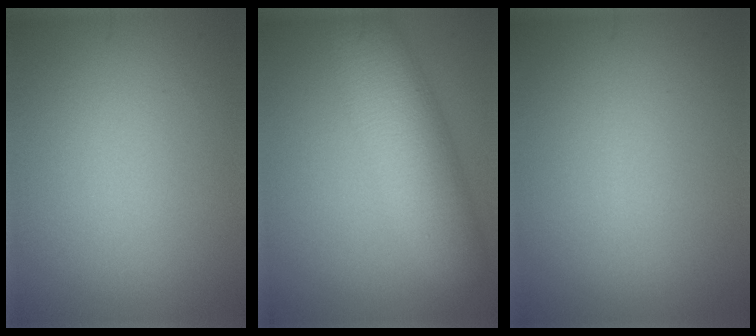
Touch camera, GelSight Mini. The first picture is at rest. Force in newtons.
{"total": 7.0, "press": 7.0, "slide": 0.1}
{"total": 0.0}